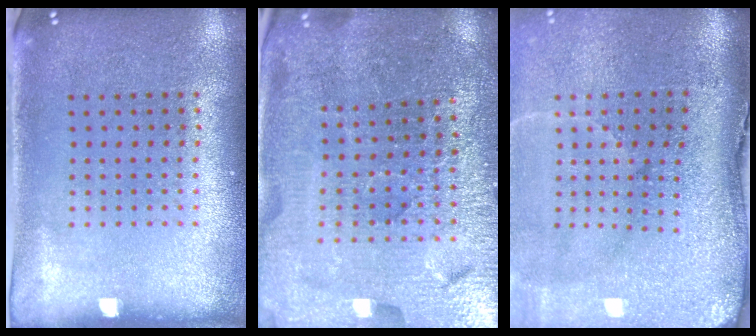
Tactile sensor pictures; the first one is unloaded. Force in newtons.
{"total": 4.1, "press": 4.0, "slide": 0.9}
{"total": 4.8, "press": 3.8, "slide": 3.0}